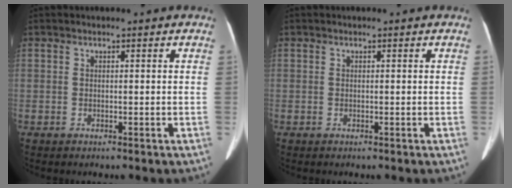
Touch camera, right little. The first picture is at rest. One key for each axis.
{"total": 0.0}